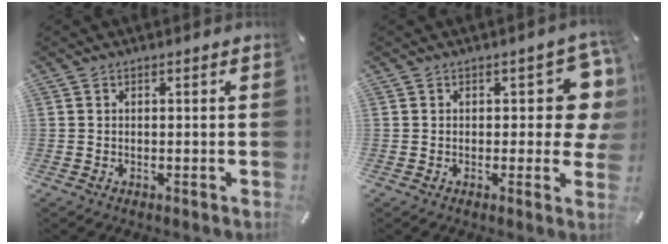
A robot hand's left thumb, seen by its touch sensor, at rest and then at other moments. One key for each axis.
{"total": 9.7, "fx": 2.3, "fy": 4.9, "fz": 8.1, "tx": -0.083, "ty": -0.011, "tz": 0.038}